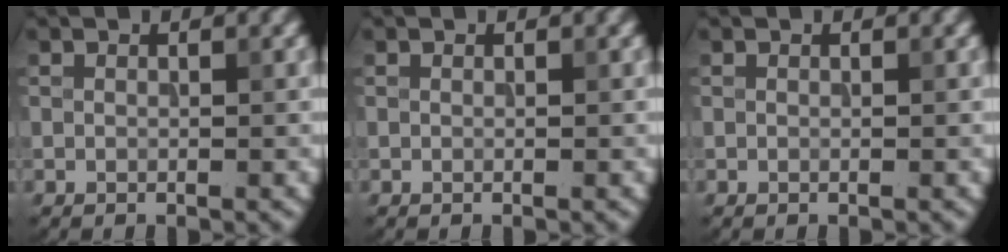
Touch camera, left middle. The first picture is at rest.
{"total": 0.0}
{"total": 0.0}